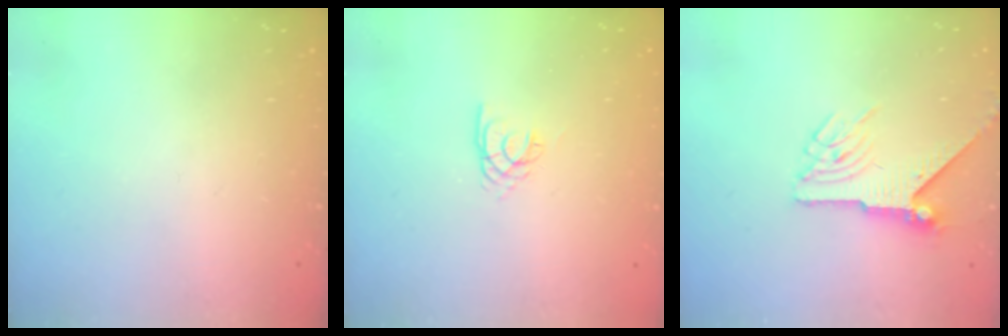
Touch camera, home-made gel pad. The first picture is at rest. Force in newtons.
{"total": 2.2, "press": 2.2, "slide": 0.3}
{"total": 6.2, "press": 6.2, "slide": 0.2}